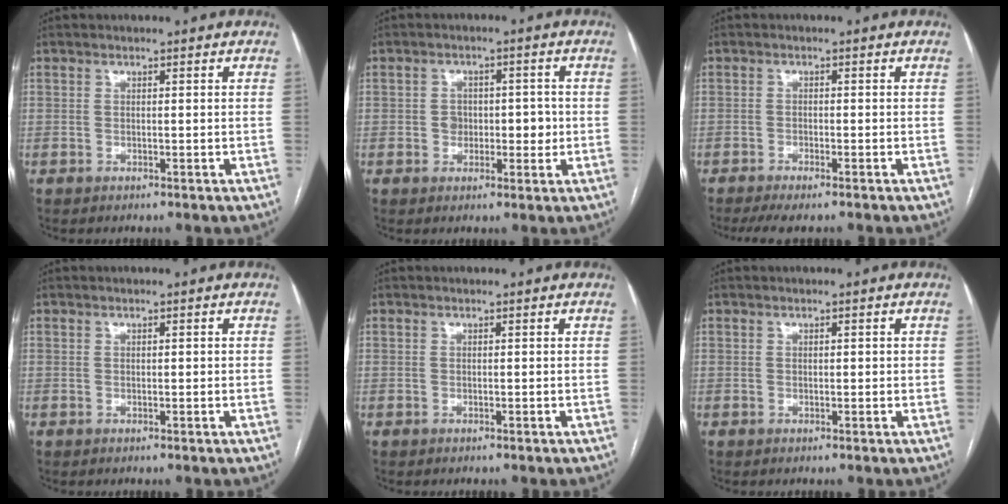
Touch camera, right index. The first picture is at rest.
{"total": 4.5, "force": [-0.3, 3.2, 3.2], "torque": [-0.033, 0.015, 0.000]}
{"total": 4.7, "force": [-3.8, 0.7, 2.7], "torque": [-0.039, -0.008, -0.060]}
{"total": 0.6, "force": [0.1, 0.2, 0.5], "torque": [-0.009, 0.001, 0.002]}
{"total": 0.0}
{"total": 1.0, "force": [0.2, 0.5, 0.8], "torque": [-0.012, 0.000, 0.003]}